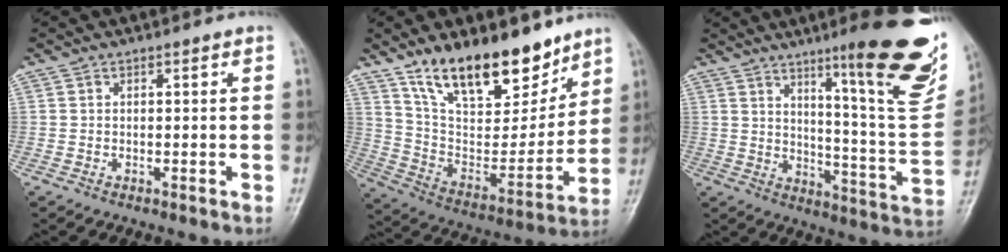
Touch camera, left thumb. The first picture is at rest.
{"total": 21.4, "force": [14.9, 9.1, 12.3], "torque": [-0.153, -0.080, 0.263]}
{"total": 22.5, "force": [12.8, 3.3, 18.2], "torque": [-0.205, -0.068, 0.189]}